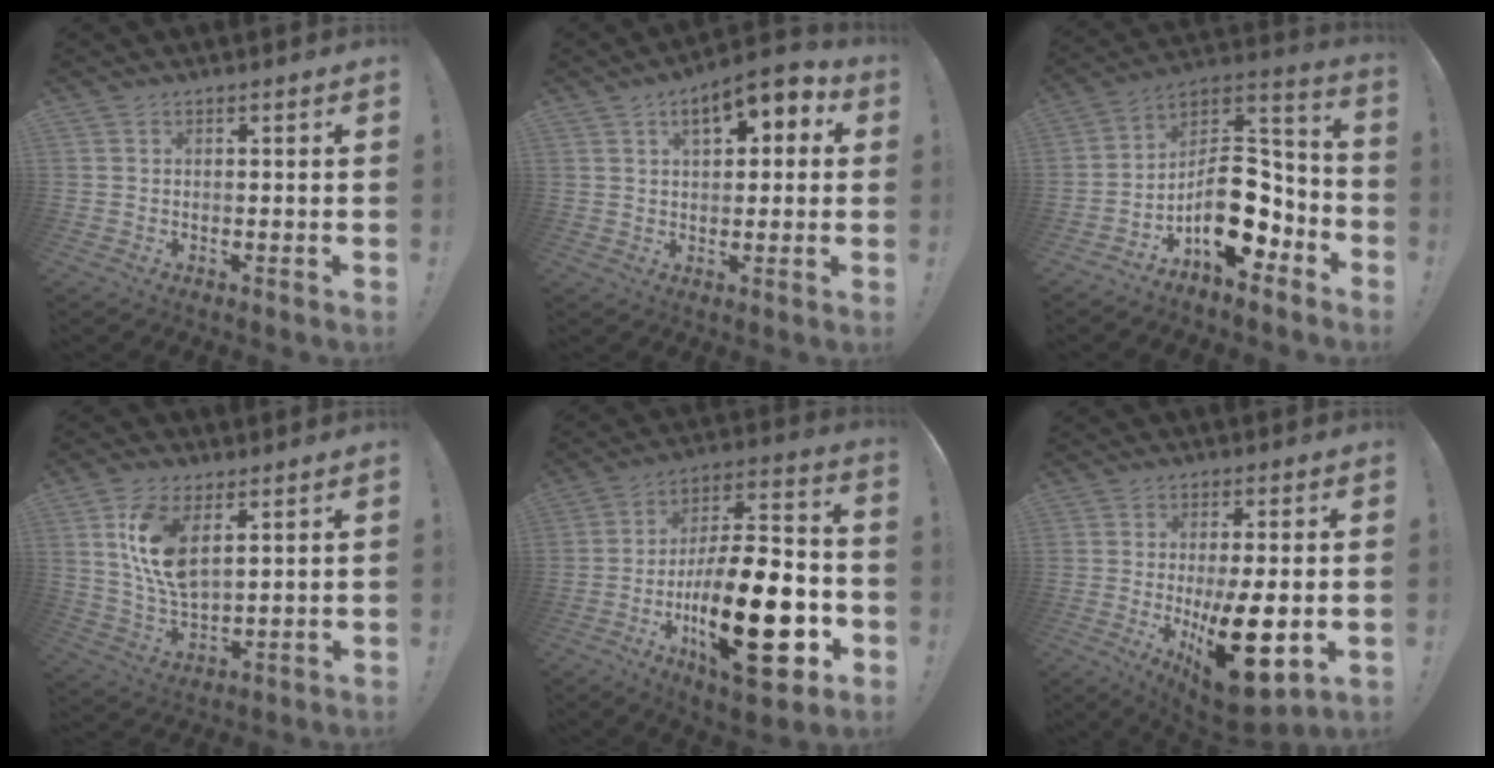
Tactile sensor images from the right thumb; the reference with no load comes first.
{"total": 9.1, "force": [3.5, 4.6, 7.0], "torque": [-0.097, -0.008, 0.058]}
{"total": 17.5, "force": [-5.9, 10.9, 12.4], "torque": [-0.172, 0.028, -0.084]}
{"total": 12.2, "force": [5.4, 5.9, 9.2], "torque": [-0.182, -0.023, 0.096]}
{"total": 29.3, "force": [-8.9, 11.2, 25.6], "torque": [-0.440, 0.045, -0.136]}
{"total": 17.1, "force": [-2.9, 6.2, 15.7], "torque": [-0.243, -0.010, -0.029]}